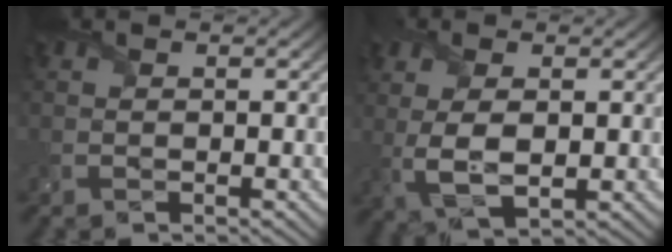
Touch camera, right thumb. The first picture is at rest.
{"total": 5.0, "force": [0.2, 2.4, 4.4], "torque": [-0.109, -0.005, 0.010]}